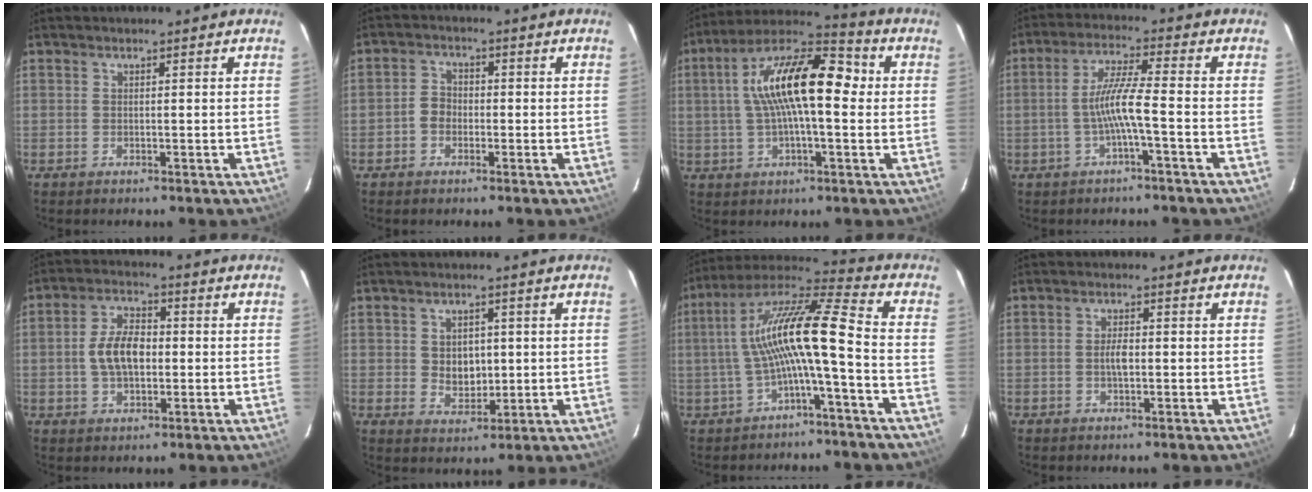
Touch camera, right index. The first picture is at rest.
{"total": 3.2, "force": [-1.2, 2.6, 1.4], "torque": [-0.024, 0.012, -0.024]}
{"total": 17.5, "force": [2.4, 6.4, 16.1], "torque": [-0.282, 0.027, 0.024]}
{"total": 6.3, "force": [-2.1, -0.4, 6.0], "torque": [-0.128, 0.007, -0.037]}
{"total": 7.9, "force": [-0.4, 4.7, 6.4], "torque": [-0.124, 0.013, -0.005]}
{"total": 5.2, "force": [0.5, 4.2, 3.1], "torque": [-0.051, 0.000, 0.016]}
{"total": 13.7, "force": [-1.9, 1.0, 13.5], "torque": [-0.262, 0.018, -0.037]}
{"total": 2.5, "force": [-0.3, 1.1, 2.3], "torque": [-0.041, 0.003, -0.006]}